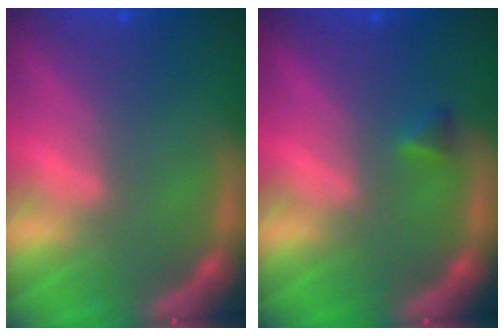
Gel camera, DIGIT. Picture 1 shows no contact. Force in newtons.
{"total": 0.9}